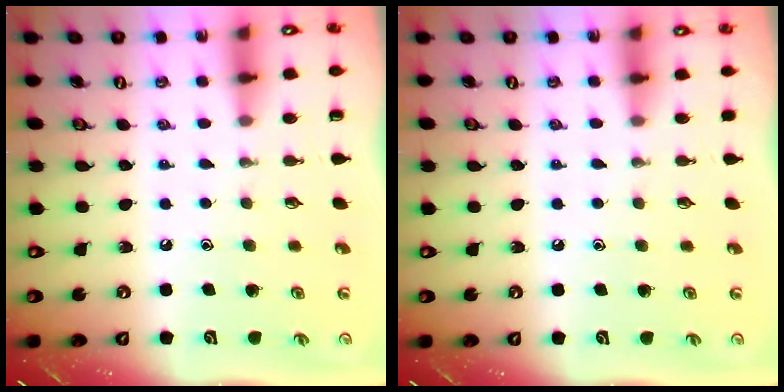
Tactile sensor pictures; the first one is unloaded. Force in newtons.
{"total": 2.2, "press": 2.2, "slide": 0.3}